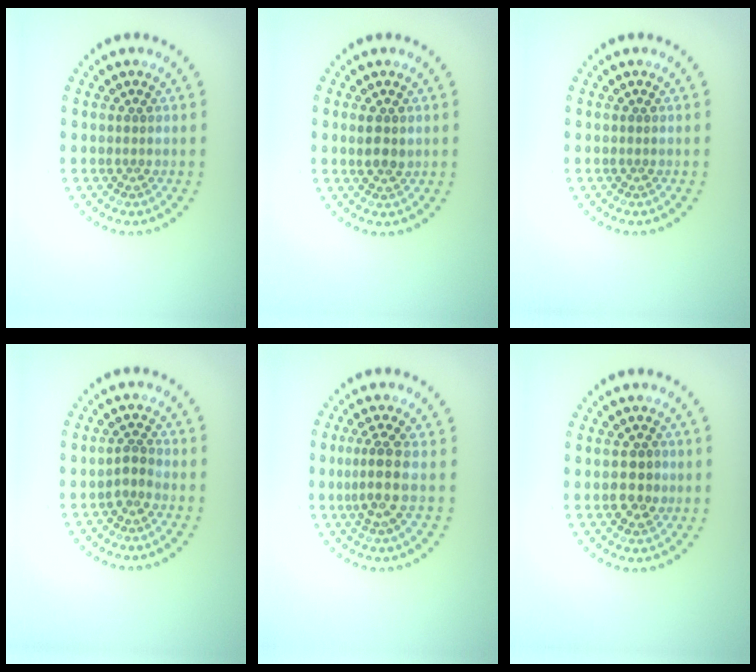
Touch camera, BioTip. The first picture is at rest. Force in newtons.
{"total": 1.8, "press": 1.7, "slide": 0.6}
{"total": 0.0}
{"total": 1.1, "press": 0.8, "slide": 0.7}
{"total": 2.8, "press": 2.1, "slide": 1.9}
{"total": 2.5, "press": 2.5, "slide": 0.1}